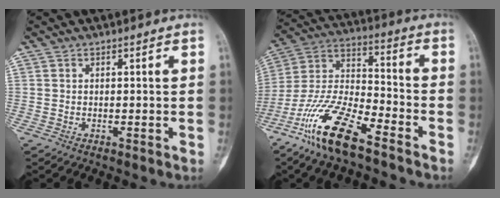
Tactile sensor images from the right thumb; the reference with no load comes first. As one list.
[{"total": 16.7, "force": [-11.0, 4.8, 11.6], "torque": [-0.238, 0.061, -0.214]}]